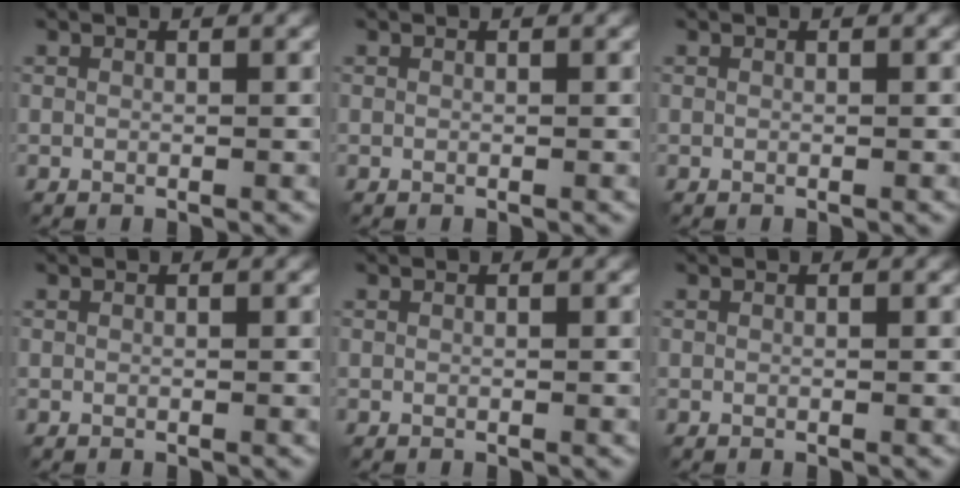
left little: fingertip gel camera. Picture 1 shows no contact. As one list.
[{"total": 0.0}, {"total": 0.0}, {"total": 0.0}, {"total": 0.0}, {"total": 0.0}]